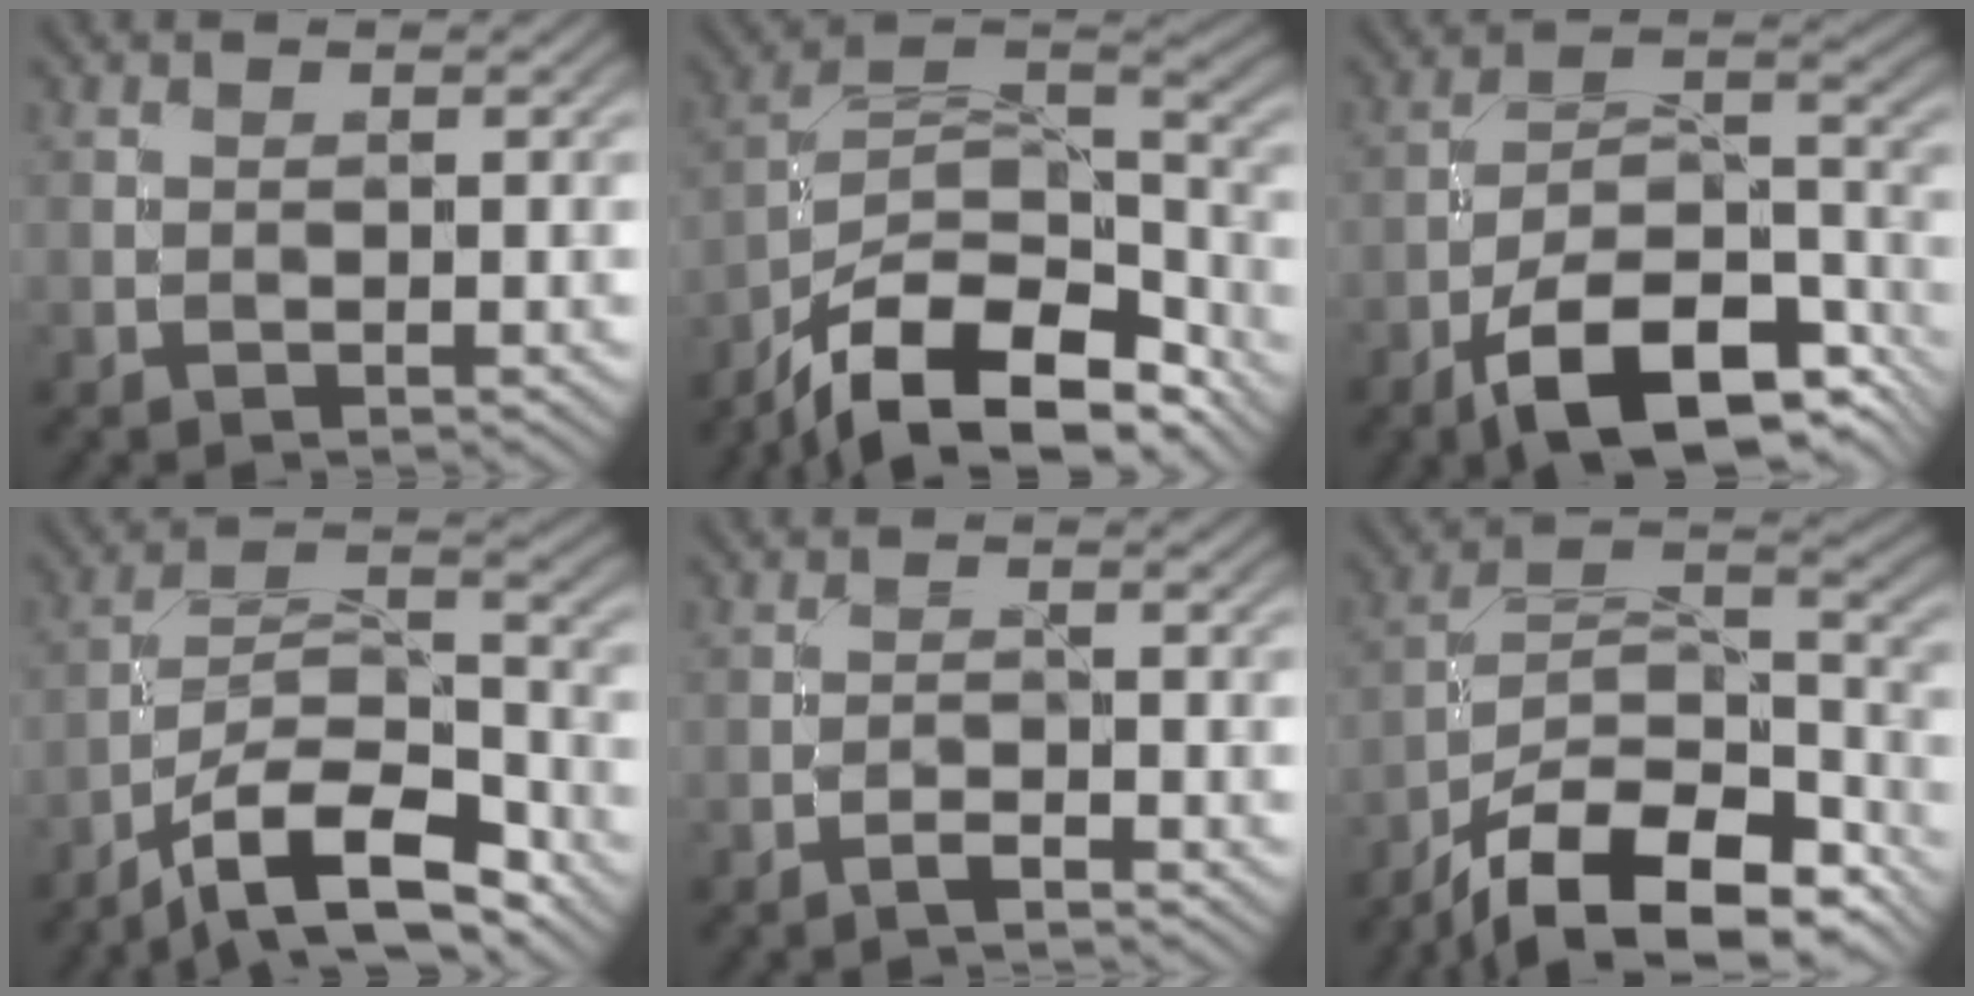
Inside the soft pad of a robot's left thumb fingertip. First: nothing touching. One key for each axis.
{"total": 15.6, "fx": -10.9, "fy": 6.4, "fz": 9.2, "tx": -0.195, "ty": -0.020, "tz": -0.181}
{"total": 14.9, "fx": -9.3, "fy": 5.7, "fz": 10.1, "tx": -0.169, "ty": -0.011, "tz": -0.167}
{"total": 12.8, "fx": -9.4, "fy": 3.9, "fz": 7.8, "tx": -0.140, "ty": 0.002, "tz": -0.174}
{"total": 1.5, "fx": -1.3, "fy": 0.1, "fz": 0.6, "tx": -0.013, "ty": 0.002, "tz": -0.029}
{"total": 17.0, "fx": -12.6, "fy": 6.2, "fz": 9.5, "tx": -0.179, "ty": -0.029, "tz": -0.191}